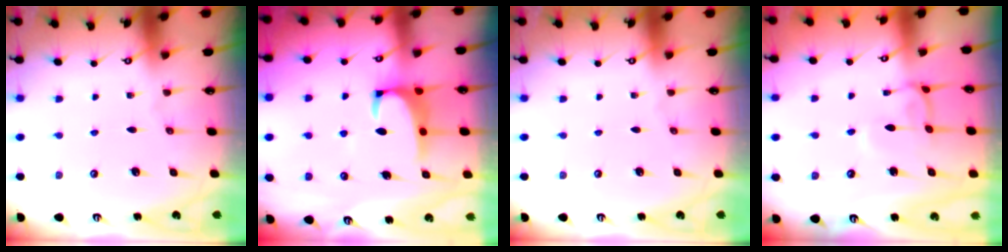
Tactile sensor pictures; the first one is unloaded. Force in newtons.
{"total": 2.3, "press": 2.1, "slide": 1.0}
{"total": 0.0}
{"total": 1.4, "press": 1.3, "slide": 0.4}